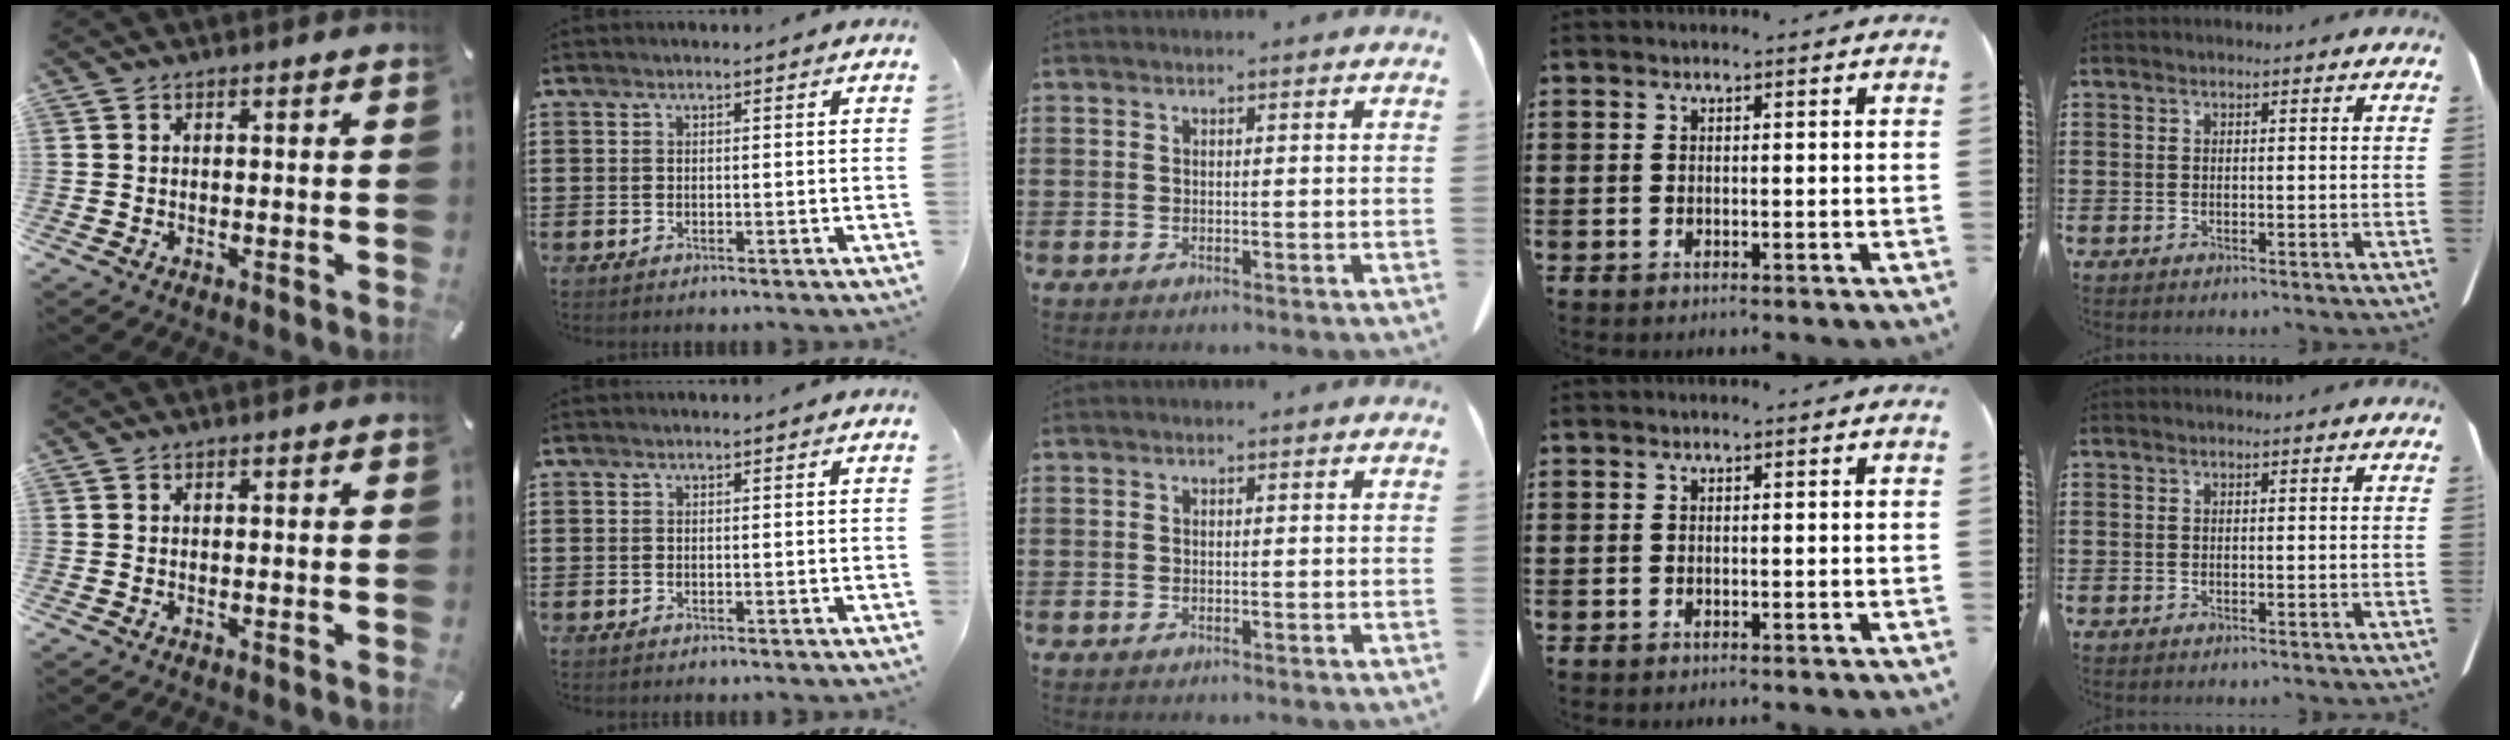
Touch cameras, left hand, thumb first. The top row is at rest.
{}